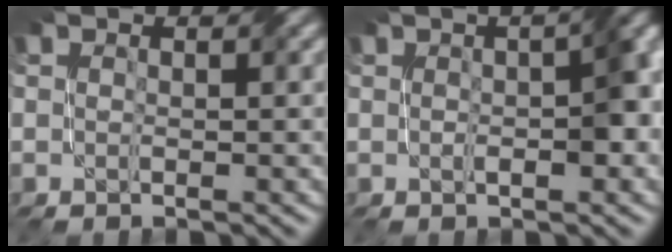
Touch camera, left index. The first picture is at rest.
{"total": 5.1, "force": [0.2, 1.6, 4.8], "torque": [-0.059, 0.011, 0.002]}